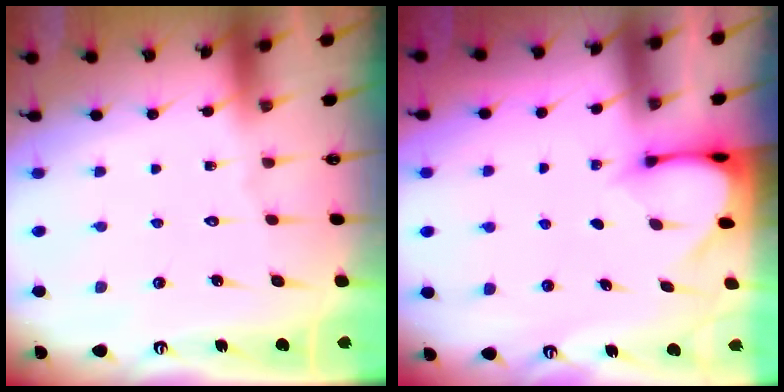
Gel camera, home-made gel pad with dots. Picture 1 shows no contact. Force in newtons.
{"total": 3.3, "press": 3.3, "slide": 0.3}